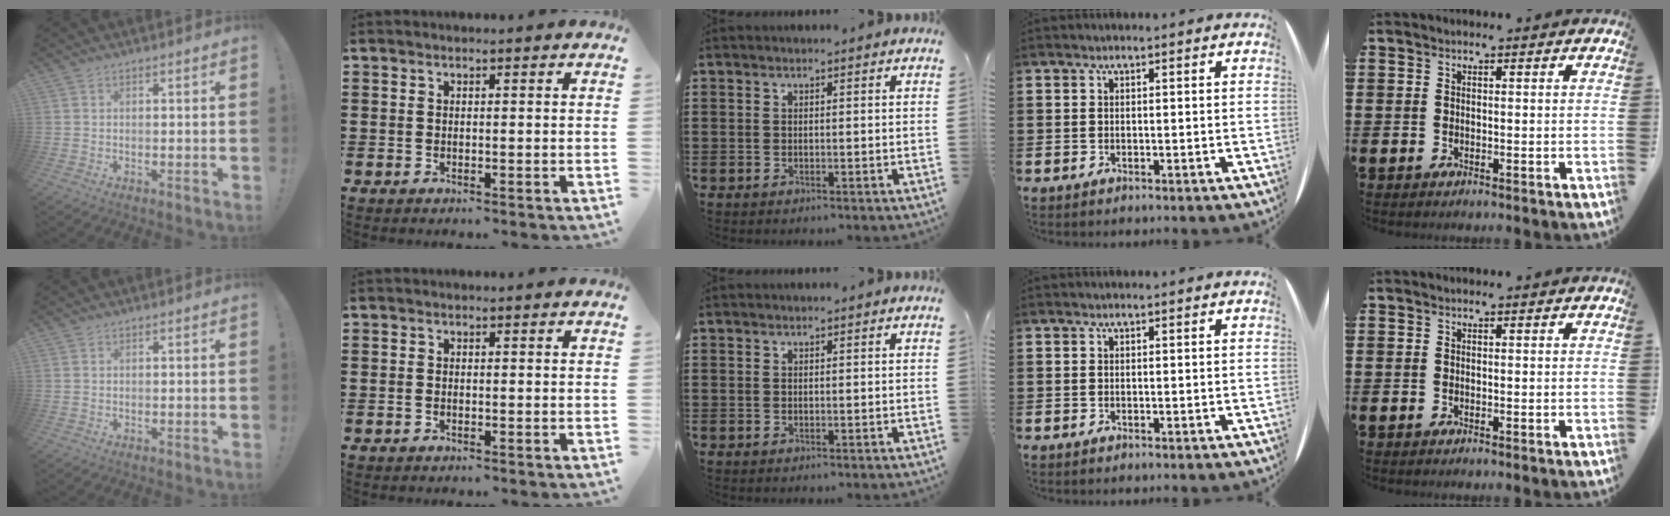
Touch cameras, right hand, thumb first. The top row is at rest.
{"index": {"total": 0.7, "force": [-0.4, 0.3, 0.4], "torque": [-0.010, -0.002, -0.007]}}